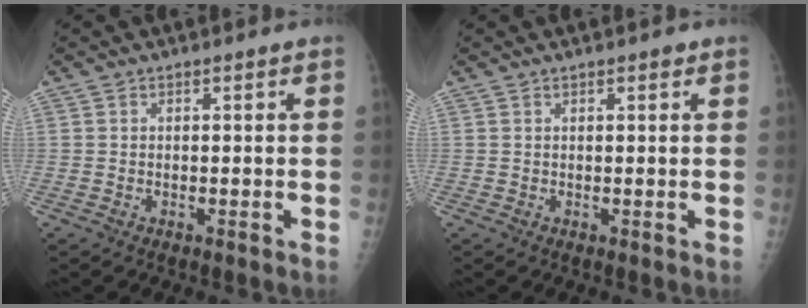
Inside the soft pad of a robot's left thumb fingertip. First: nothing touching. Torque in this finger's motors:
{"motor_torque": [-0.04, -0.03, 0.19, 0.07, -0.02]}